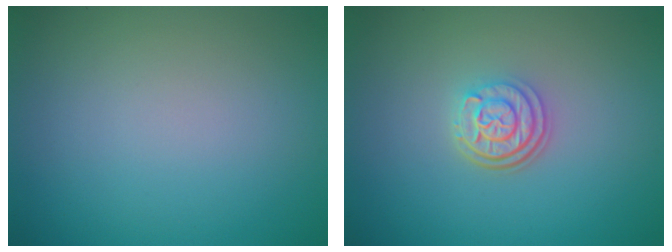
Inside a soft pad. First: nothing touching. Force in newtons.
{"total": 3.1, "press": 2.5, "slide": 1.9}